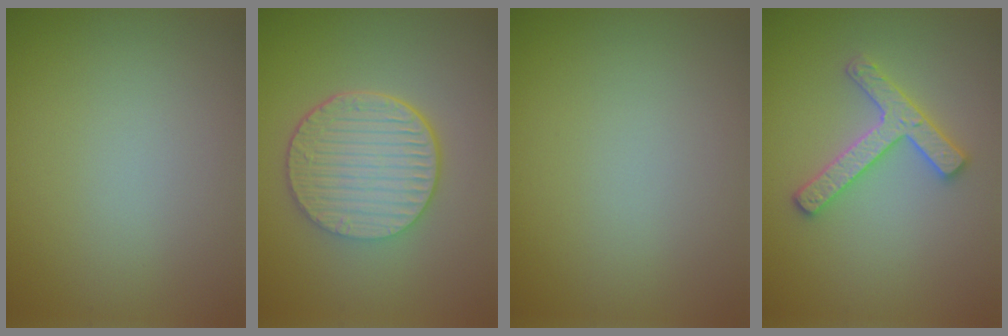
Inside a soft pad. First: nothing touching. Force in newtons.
{"total": 6.6, "press": 4.7, "slide": 4.6}
{"total": 0.0}
{"total": 2.8, "press": 2.8, "slide": 0.6}